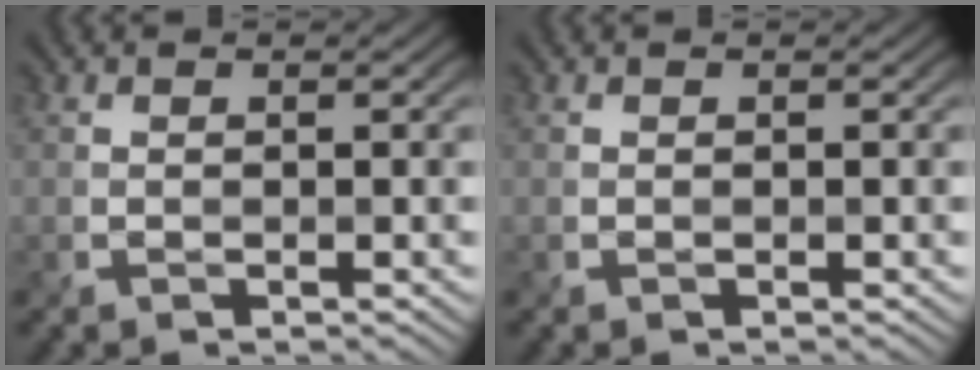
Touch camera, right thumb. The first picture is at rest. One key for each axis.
{"total": 0.0}